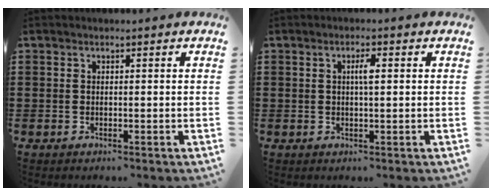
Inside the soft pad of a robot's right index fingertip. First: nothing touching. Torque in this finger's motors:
{"motor_torque": [0.39, -0.31, 0.04, 0.02]}